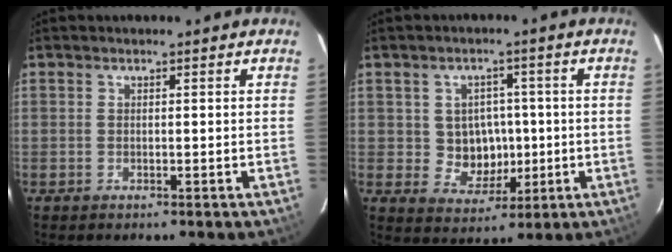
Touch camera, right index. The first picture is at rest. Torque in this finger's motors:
{"motor_torque": [0.26, 0.20, 0.28, 0.01]}